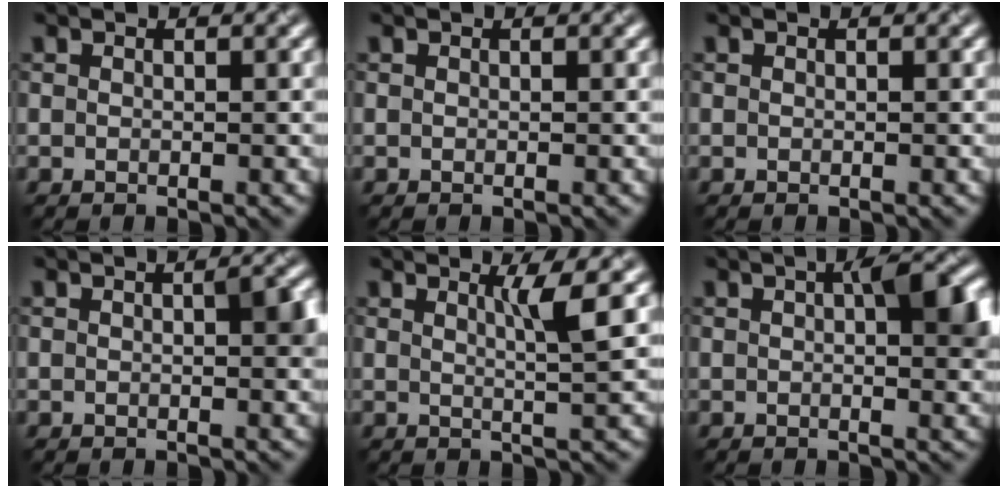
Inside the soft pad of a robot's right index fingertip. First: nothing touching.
{"total": 0.0}
{"total": 0.0}
{"total": 2.6, "force": [0.3, 1.1, 2.3], "torque": [-0.028, 0.005, 0.003]}
{"total": 2.5, "force": [1.1, 0.0, 2.2], "torque": [-0.034, 0.002, 0.017]}
{"total": 5.0, "force": [1.1, 1.9, 4.5], "torque": [-0.059, 0.008, 0.014]}